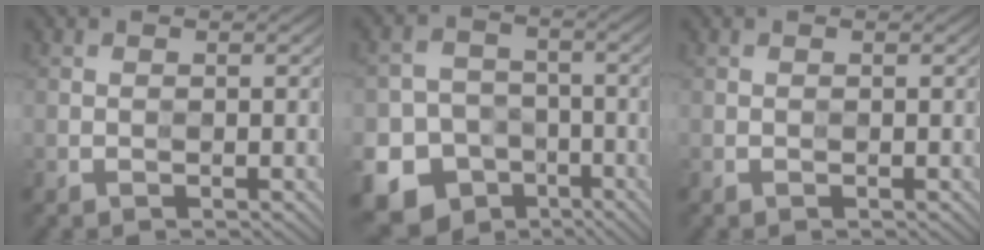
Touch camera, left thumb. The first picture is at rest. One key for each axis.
{"total": 13.5, "fx": -7.1, "fy": 11.0, "fz": 3.6, "tx": -0.100, "ty": -0.050, "tz": -0.130}
{"total": 0.0}